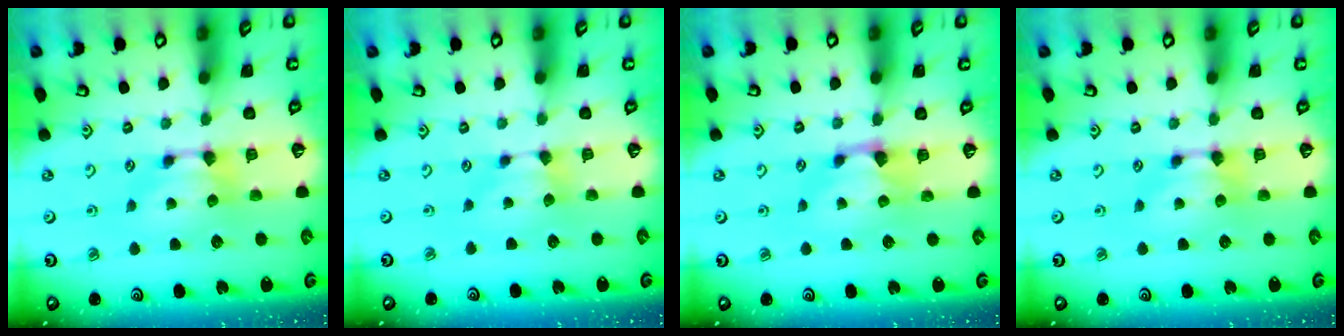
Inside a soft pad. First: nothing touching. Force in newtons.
{"total": 0.6, "press": 0.6, "slide": 0.3}
{"total": 0.6, "press": 0.0, "slide": 0.6}
{"total": 0.0}